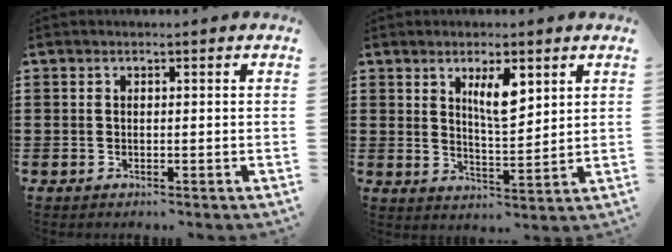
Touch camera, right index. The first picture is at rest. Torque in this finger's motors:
{"motor_torque": [0.29, 0.14, 0.19, 0.05]}